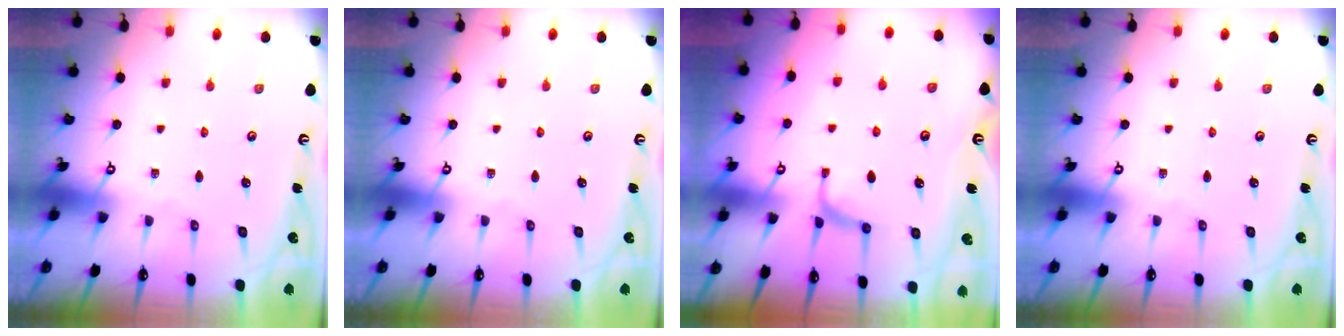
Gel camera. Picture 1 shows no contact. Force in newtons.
{"total": 0.0}
{"total": 1.7, "press": 1.6, "slide": 0.7}
{"total": 0.0}